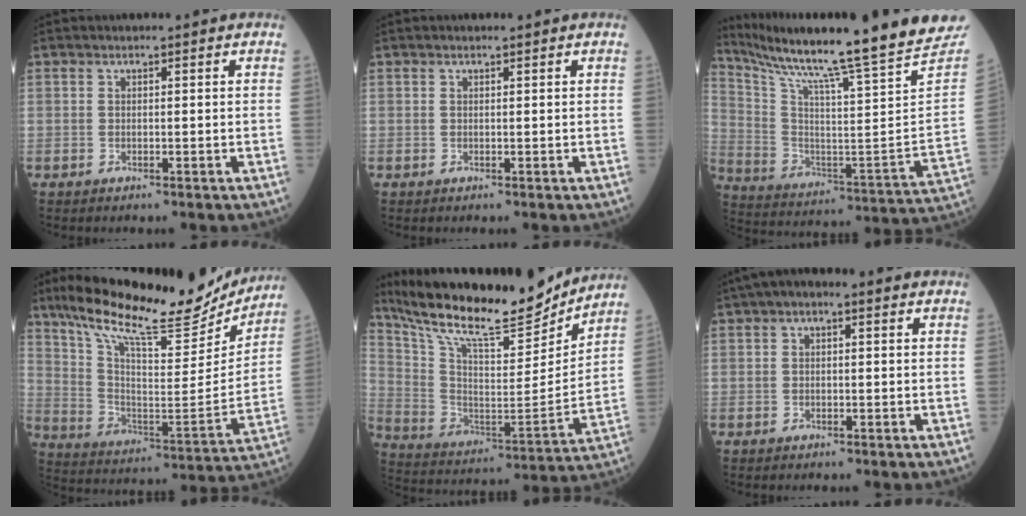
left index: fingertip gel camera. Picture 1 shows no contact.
{"total": 0.0}
{"total": 29.7, "force": [25.7, -1.1, 14.9], "torque": [-0.267, -0.106, 0.370]}
{"total": 25.3, "force": [21.0, 5.1, 13.2], "torque": [-0.228, -0.009, 0.318]}
{"total": 23.6, "force": [20.8, 3.7, 10.6], "torque": [-0.200, -0.015, 0.337]}
{"total": 2.5, "force": [0.5, 1.1, 2.2], "torque": [-0.036, 0.010, 0.002]}